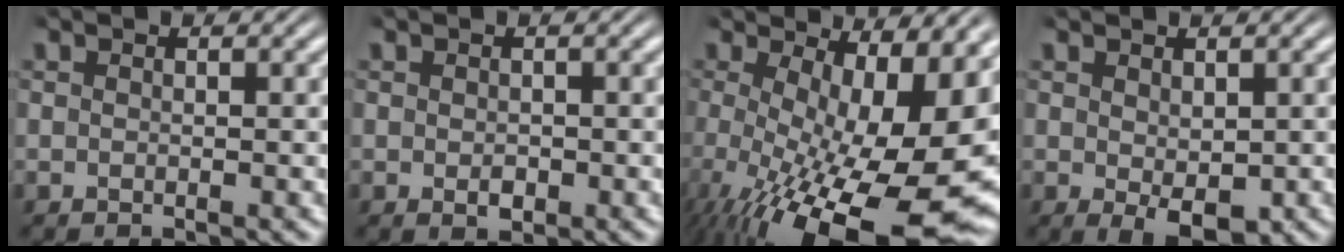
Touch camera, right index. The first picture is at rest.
{"total": 1.1, "force": [-0.3, 0.8, 0.7], "torque": [-0.015, -0.010, 0.001]}
{"total": 12.2, "force": [-4.4, 5.1, 10.2], "torque": [-0.159, -0.046, -0.037]}
{"total": 3.4, "force": [-1.3, 1.3, 2.8], "torque": [-0.044, -0.025, -0.003]}